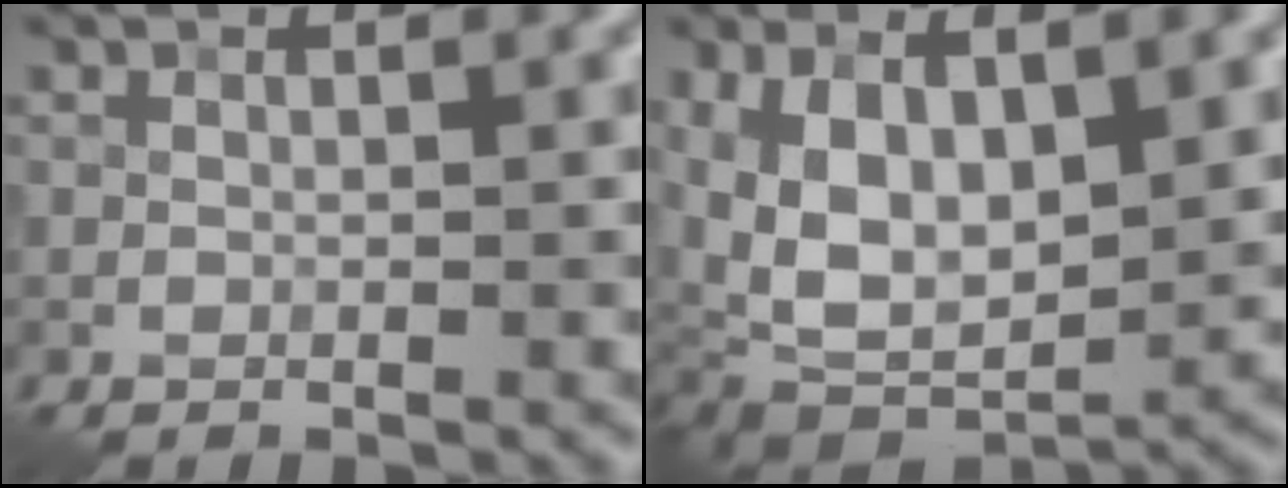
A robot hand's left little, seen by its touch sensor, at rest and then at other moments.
{"total": 11.3, "force": [1.0, 6.2, 9.4], "torque": [-0.176, -0.011, 0.023]}